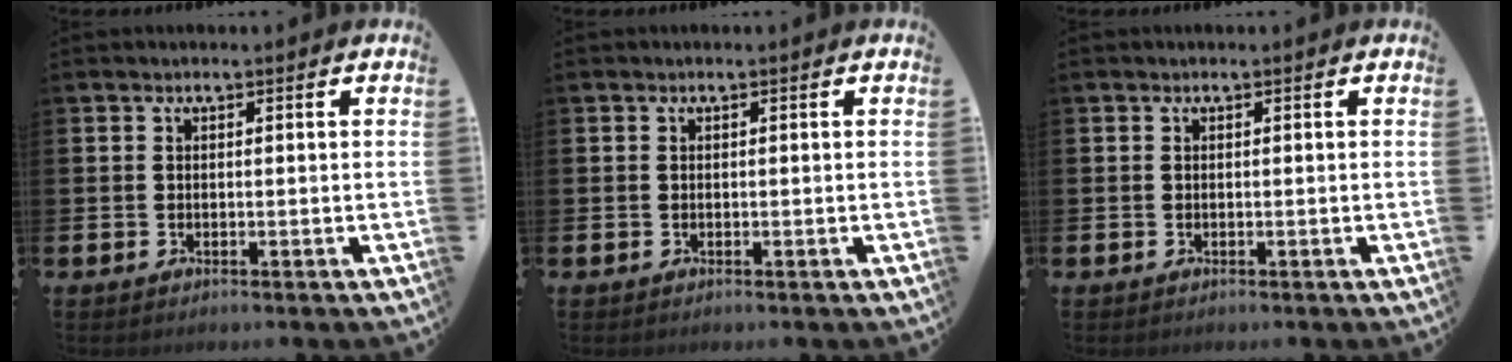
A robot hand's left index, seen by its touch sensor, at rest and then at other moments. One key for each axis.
{"total": 0.0}
{"total": 0.0}